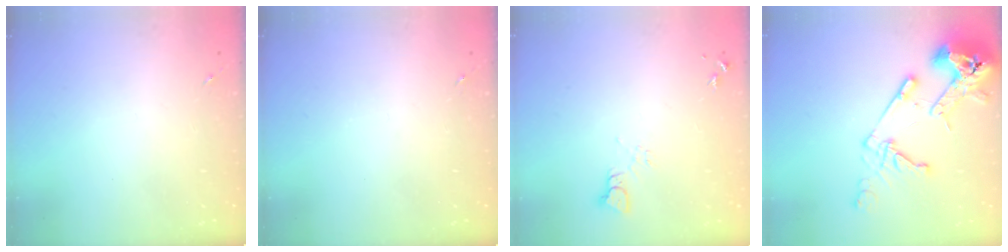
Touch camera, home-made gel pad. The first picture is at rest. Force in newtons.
{"total": 0.0}
{"total": 4.0, "press": 3.9, "slide": 0.3}
{"total": 18.8, "press": 18.6, "slide": 2.5}